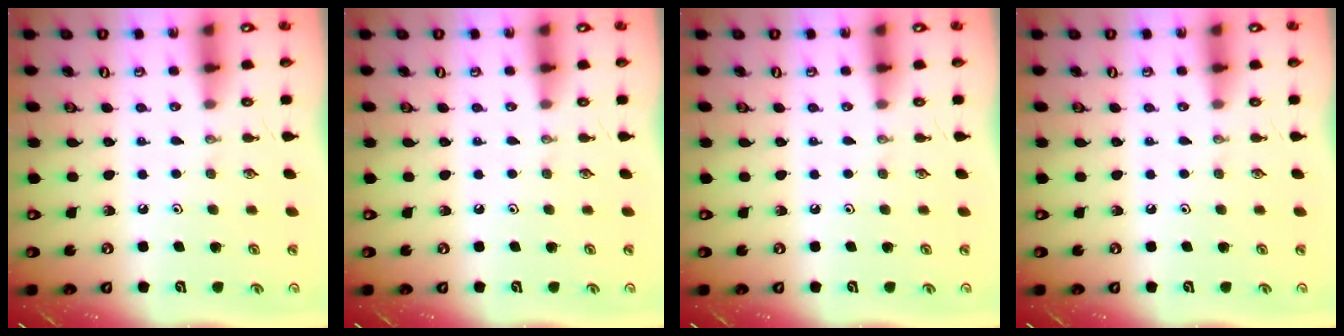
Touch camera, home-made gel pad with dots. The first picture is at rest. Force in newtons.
{"total": 0.0}
{"total": 0.0}
{"total": 0.0}